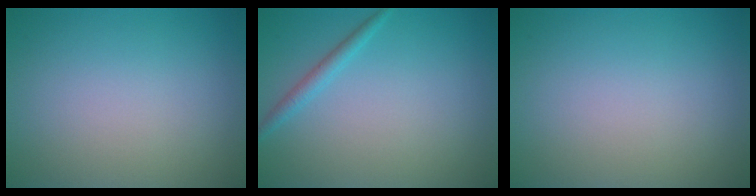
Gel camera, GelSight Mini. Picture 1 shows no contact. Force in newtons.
{"total": 1.4, "press": 1.4, "slide": 0.1}
{"total": 0.0}